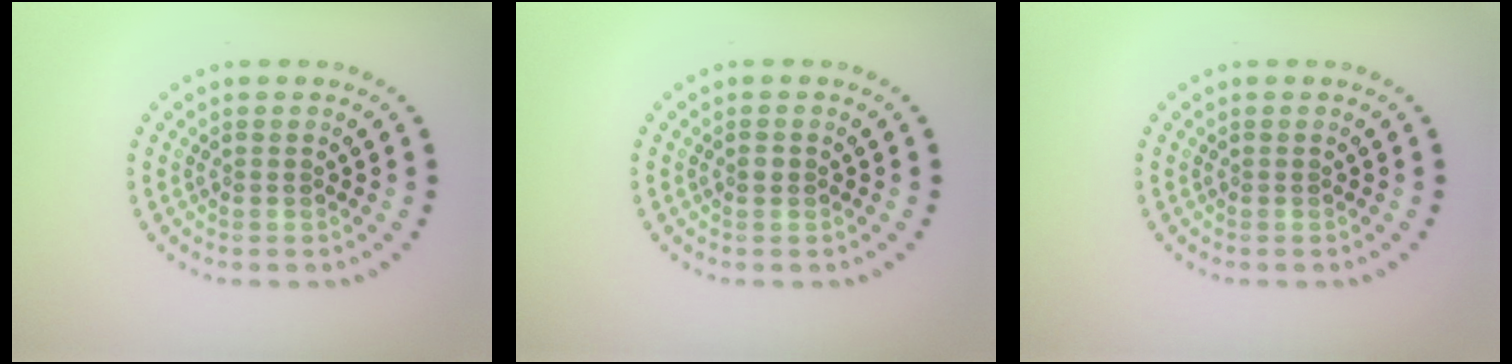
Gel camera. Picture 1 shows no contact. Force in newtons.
{"total": 0.6, "press": 0.6, "slide": 0.3}
{"total": 0.0}